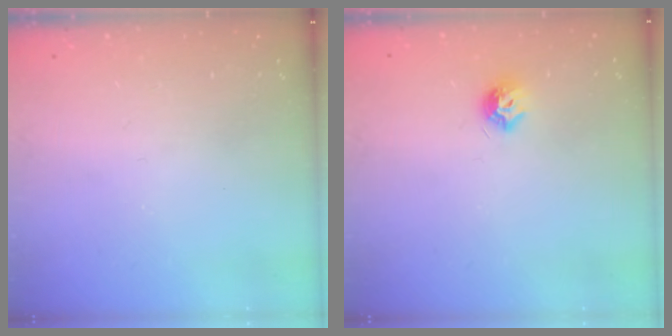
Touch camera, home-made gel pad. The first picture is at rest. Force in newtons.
{"total": 6.5, "press": 6.5, "slide": 0.3}